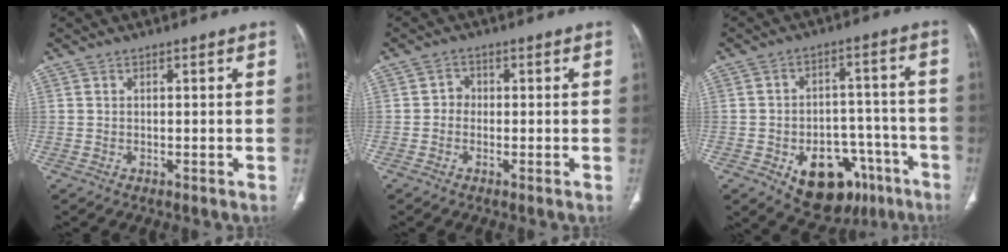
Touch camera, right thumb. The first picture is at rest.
{"total": 1.9, "force": [-0.3, 1.7, 0.8], "torque": [0.002, 0.008, -0.013]}
{"total": 16.6, "force": [-8.3, 10.7, 9.6], "torque": [-0.091, 0.055, -0.106]}